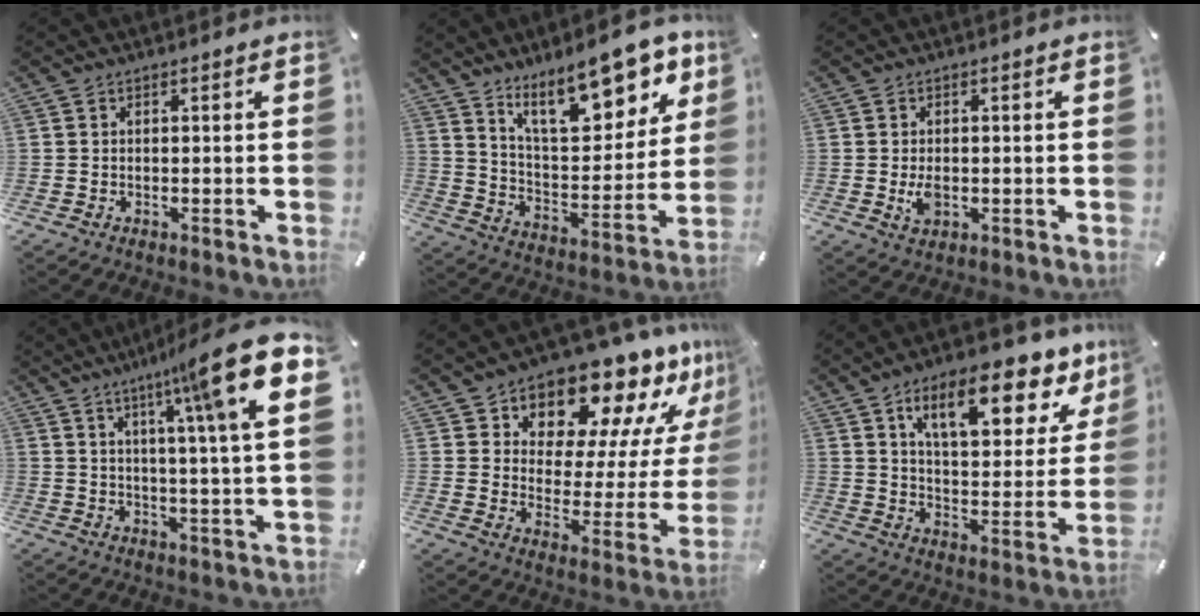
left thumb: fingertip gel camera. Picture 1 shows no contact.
{"total": 20.1, "force": [13.9, 8.1, 12.0], "torque": [-0.181, -0.084, 0.233]}
{"total": 3.5, "force": [-0.3, 2.2, 2.7], "torque": [-0.057, -0.006, -0.009]}
{"total": 17.2, "force": [8.4, 2.0, 14.8], "torque": [-0.230, -0.040, 0.119]}
{"total": 15.8, "force": [13.8, 6.3, 4.5], "torque": [-0.066, -0.131, 0.231]}
{"total": 18.2, "force": [10.9, 7.9, 12.1], "torque": [-0.169, -0.059, 0.175]}